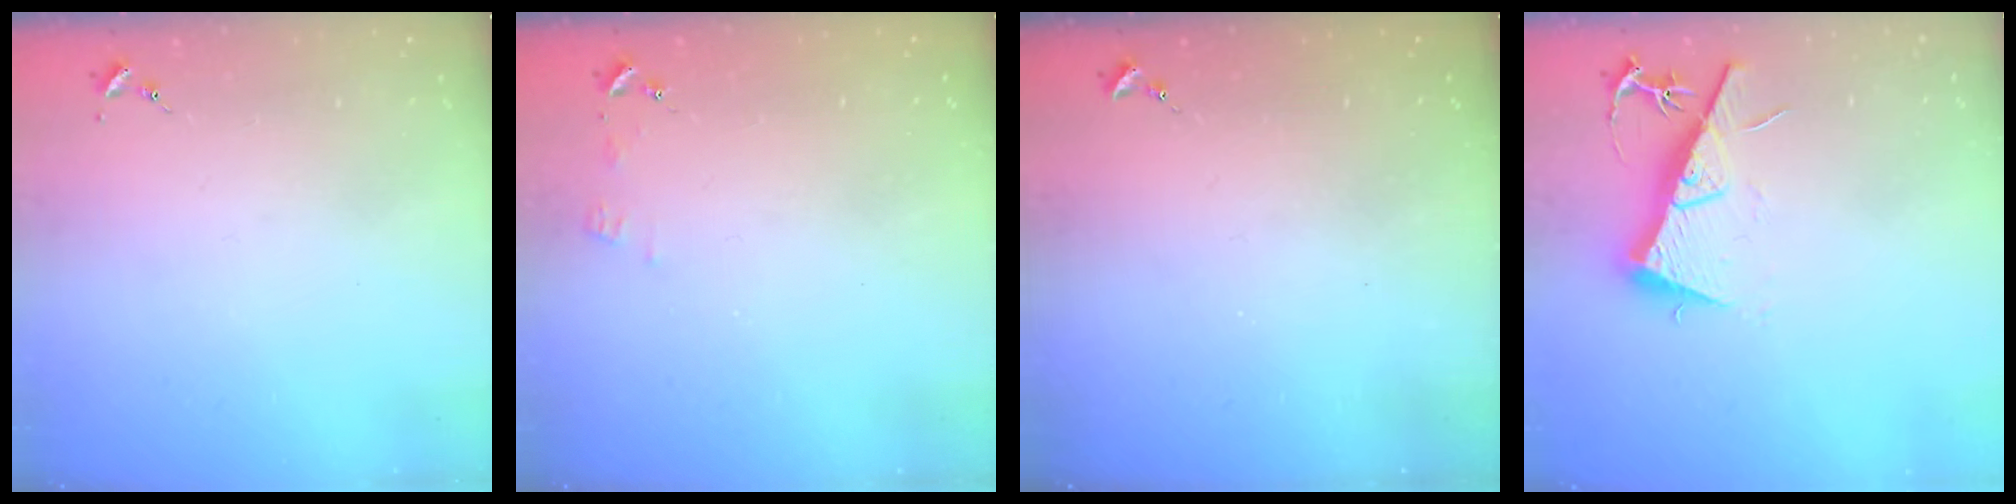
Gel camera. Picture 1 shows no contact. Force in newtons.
{"total": 4.2, "press": 4.2, "slide": 0.5}
{"total": 0.0}
{"total": 12.5, "press": 12.5, "slide": 0.5}